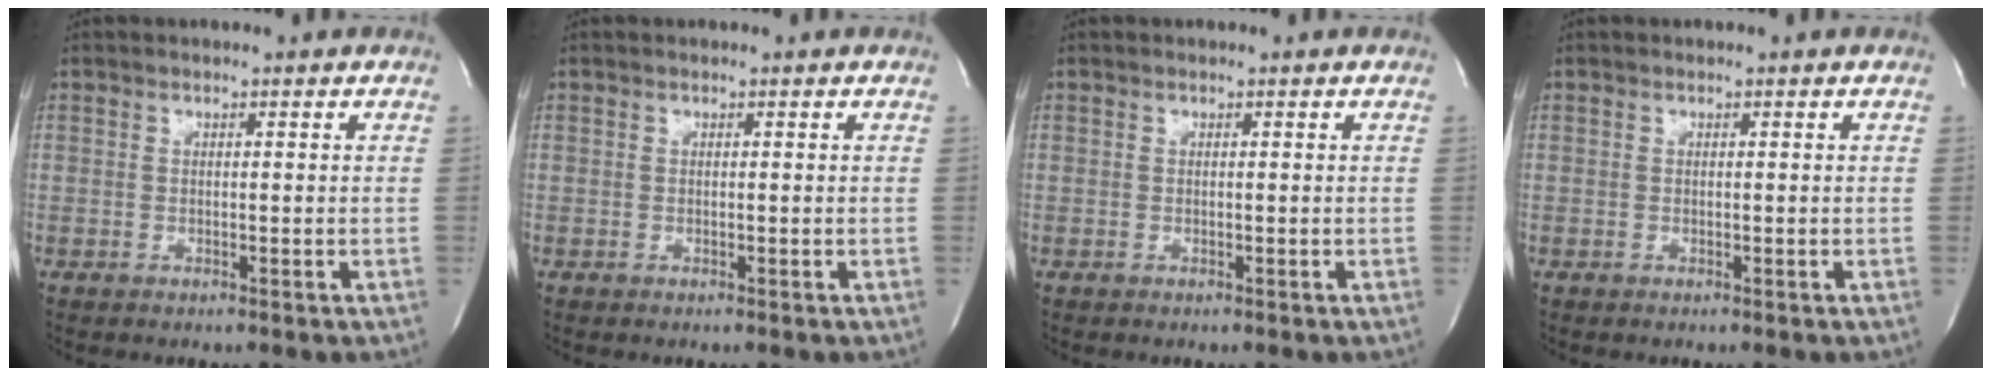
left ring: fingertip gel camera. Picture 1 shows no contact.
{"total": 0.0}
{"total": 0.0}
{"total": 0.0}